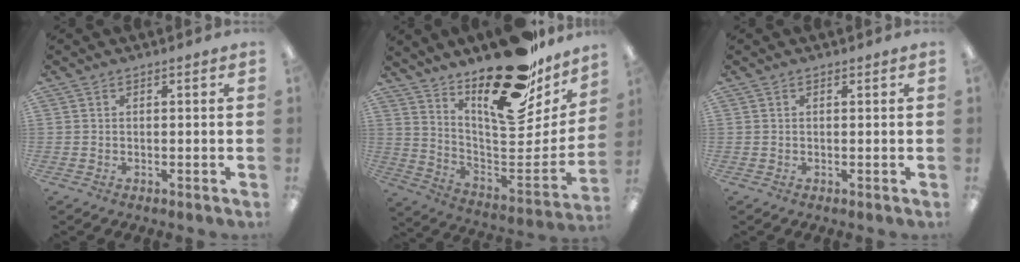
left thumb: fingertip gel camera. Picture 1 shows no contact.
{"total": 25.0, "force": [17.8, 9.8, 14.6], "torque": [-0.182, -0.133, 0.302]}
{"total": 0.0}